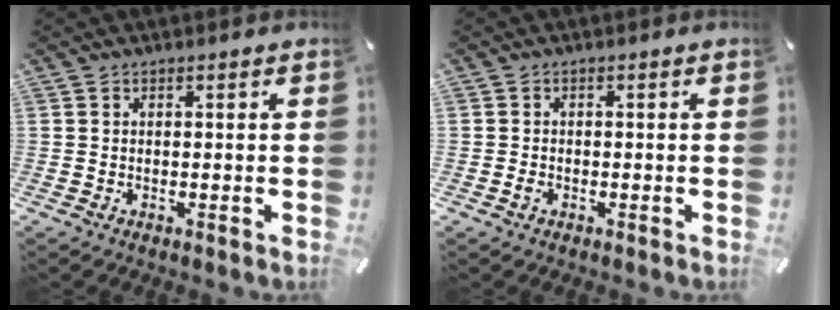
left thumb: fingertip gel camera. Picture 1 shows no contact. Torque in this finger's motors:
{"motor_torque": [-0.42, 0.72, -1.12, 1.02, -0.14]}